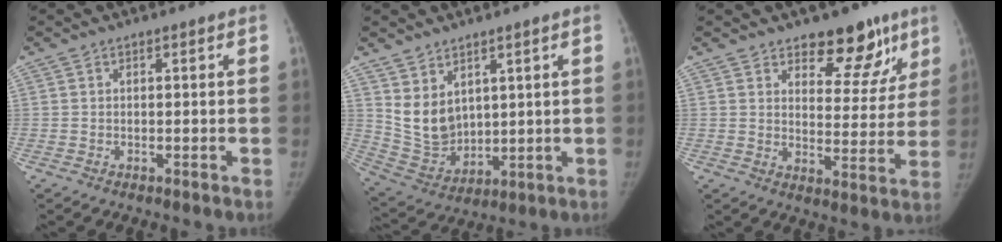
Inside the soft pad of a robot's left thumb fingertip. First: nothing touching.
{"total": 9.3, "force": [3.9, 6.5, 5.3], "torque": [-0.070, -0.030, 0.102]}
{"total": 12.2, "force": [8.2, 6.4, 6.3], "torque": [-0.024, -0.047, 0.116]}